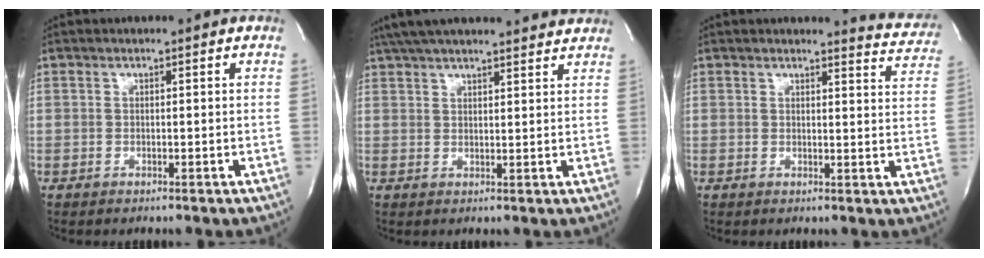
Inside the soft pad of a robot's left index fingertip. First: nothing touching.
{"total": 20.0, "force": [18.0, 2.7, 8.1], "torque": [-0.136, 0.046, 0.248]}
{"total": 6.3, "force": [6.3, 0.8, 0.0], "torque": [0.006, -0.042, 0.046]}